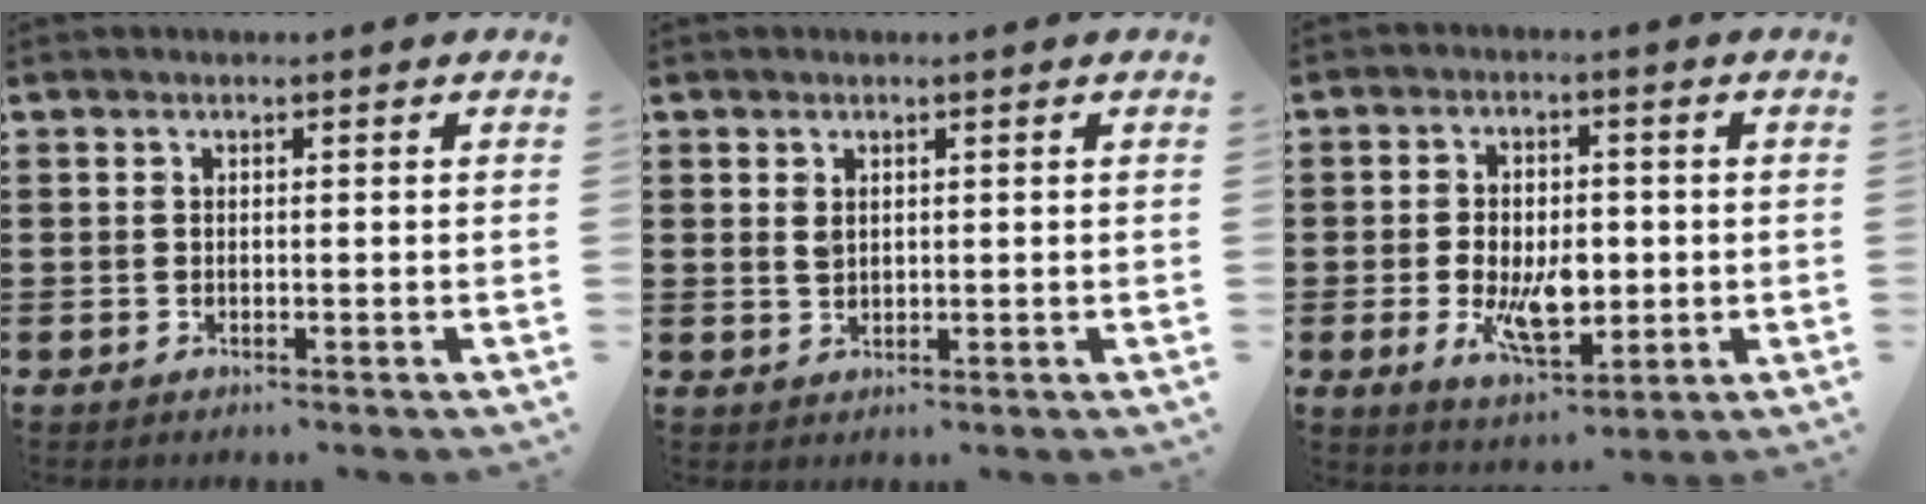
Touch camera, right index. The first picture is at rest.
{"total": 1.7, "force": [0.9, 1.1, 1.0], "torque": [-0.023, 0.004, 0.016]}
{"total": 8.0, "force": [-1.0, 4.5, 6.6], "torque": [-0.118, -0.005, -0.027]}